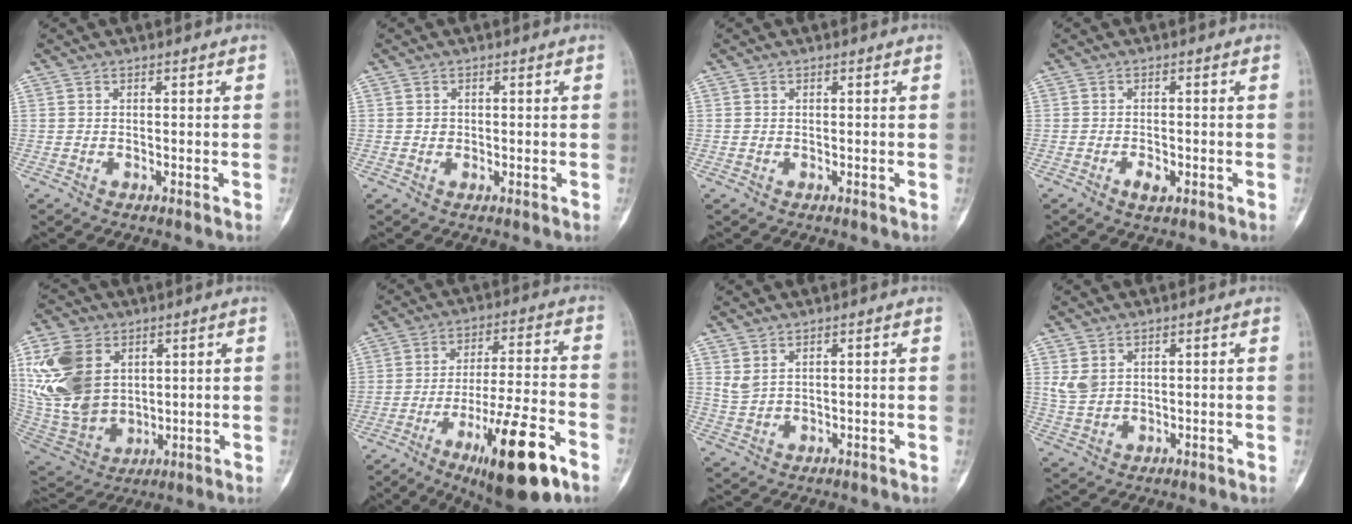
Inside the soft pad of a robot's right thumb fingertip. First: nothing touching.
{"total": 1.0, "force": [0.1, 0.9, 0.4], "torque": [-0.002, 0.002, 0.003]}
{"total": 0.0}
{"total": 2.5, "force": [-1.1, 1.3, 1.9], "torque": [-0.030, 0.003, -0.014]}
{"total": 19.2, "force": [5.6, 13.7, 12.3], "torque": [-0.252, -0.022, 0.128]}
{"total": 18.5, "force": [-9.4, 4.0, 15.4], "torque": [-0.256, 0.042, -0.141]}
{"total": 2.7, "force": [1.7, 1.3, 1.7], "torque": [-0.035, -0.007, 0.044]}
{"total": 4.2, "force": [1.7, 3.0, 2.4], "torque": [-0.044, -0.006, 0.046]}